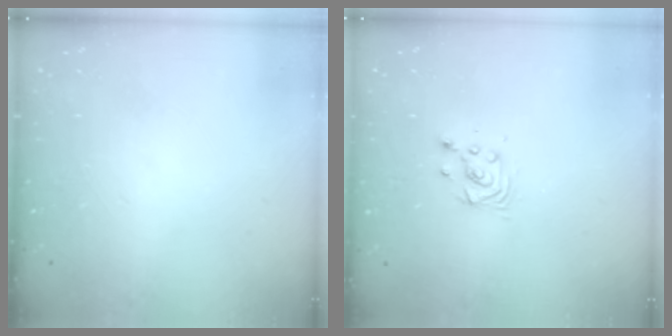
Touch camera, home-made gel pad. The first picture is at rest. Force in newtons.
{"total": 3.7, "press": 3.7, "slide": 0.3}